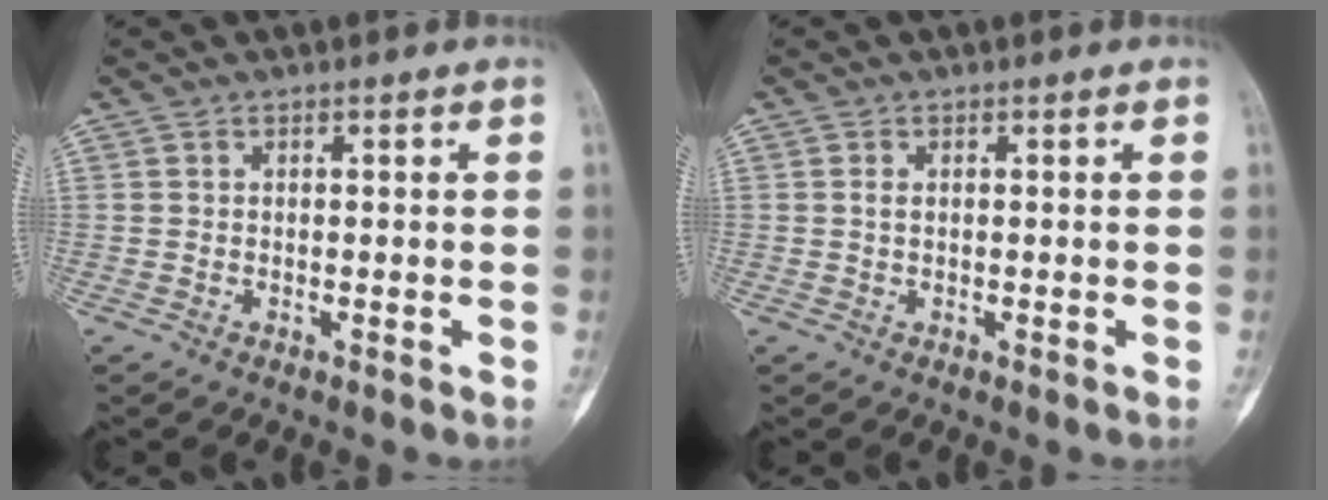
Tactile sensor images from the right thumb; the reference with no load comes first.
{"total": 0.7, "force": [0.1, 0.4, 0.6], "torque": [-0.016, 0.002, 0.002]}